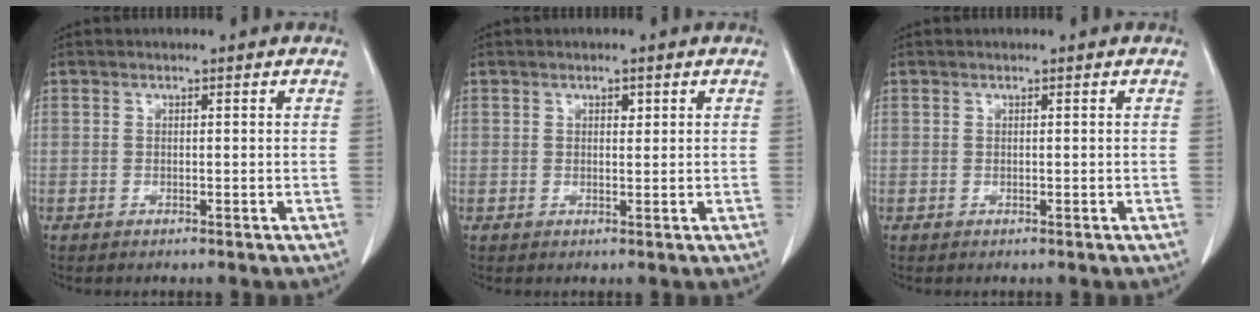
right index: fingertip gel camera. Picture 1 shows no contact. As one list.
[{"total": 1.6, "force": [0.6, 0.9, 1.2], "torque": [-0.022, -0.001, 0.011]}, {"total": 0.0}]